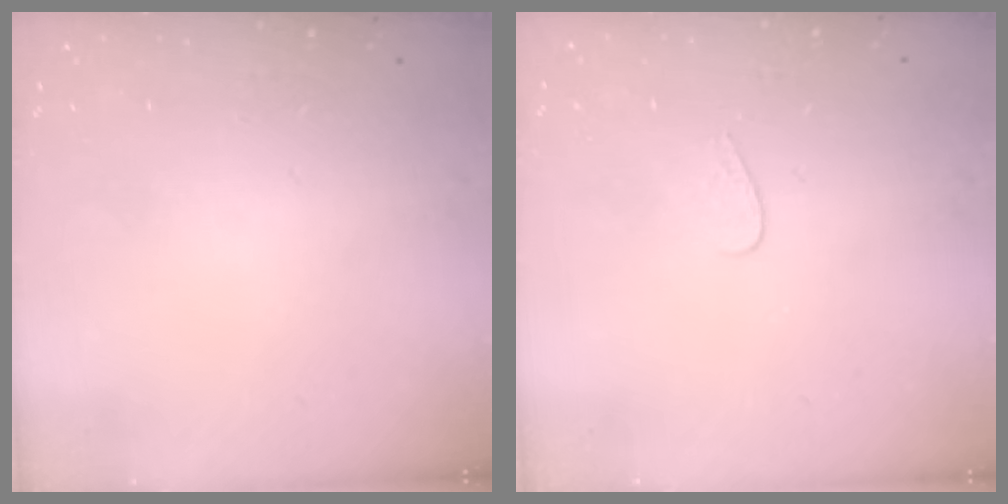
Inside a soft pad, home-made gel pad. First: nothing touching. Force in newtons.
{"total": 3.5, "press": 3.5, "slide": 0.3}